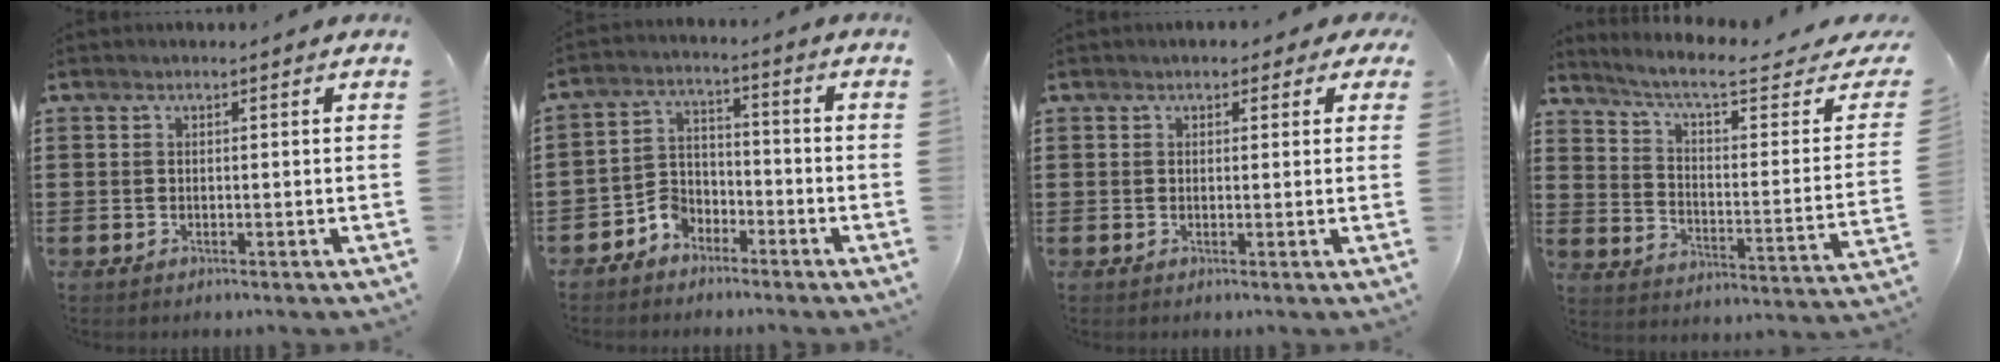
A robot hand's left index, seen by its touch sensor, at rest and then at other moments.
{"total": 4.5, "force": [-3.8, 2.4, 0.6], "torque": [-0.027, 0.007, -0.079]}
{"total": 1.7, "force": [1.0, 1.1, 0.8], "torque": [-0.004, 0.003, 0.014]}
{"total": 6.3, "force": [4.7, 0.7, 4.1], "torque": [-0.102, -0.035, 0.074]}